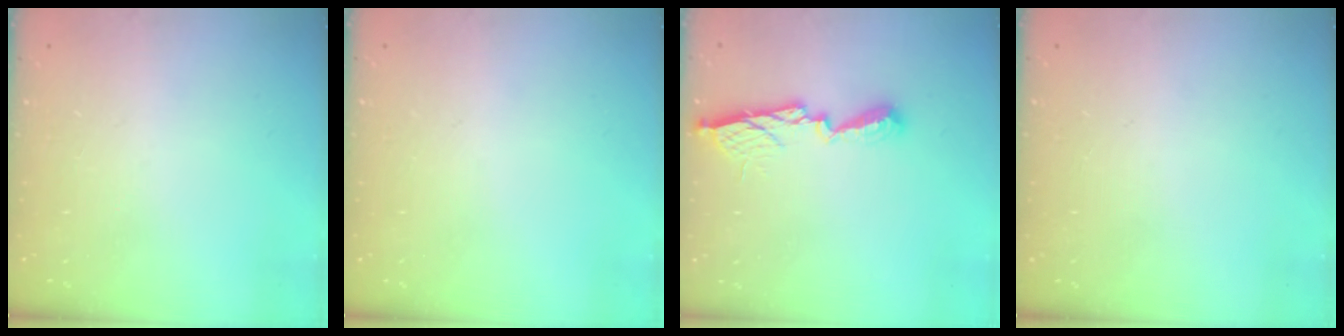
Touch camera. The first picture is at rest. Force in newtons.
{"total": 0.0}
{"total": 10.6, "press": 10.6, "slide": 0.6}
{"total": 0.0}